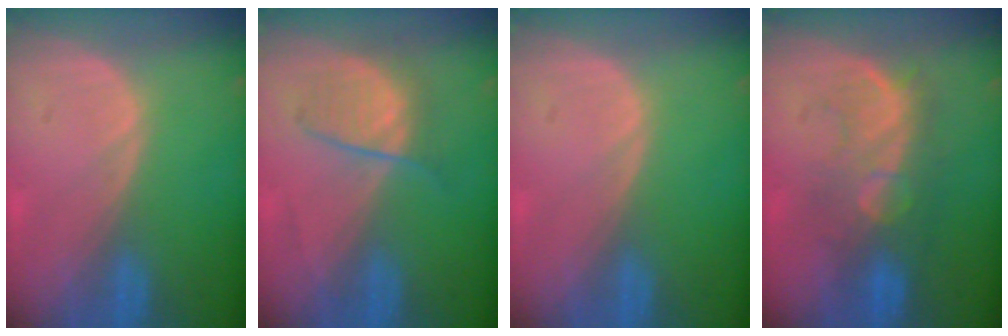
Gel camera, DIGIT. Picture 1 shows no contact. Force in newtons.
{"total": 4.4, "press": 4.4, "slide": 0.6}
{"total": 0.0}
{"total": 8.0, "press": 7.9, "slide": 1.6}